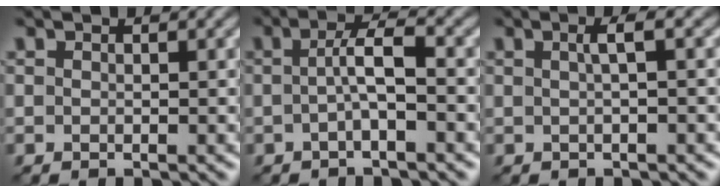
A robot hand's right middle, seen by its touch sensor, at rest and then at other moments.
{"total": 2.8, "force": [-0.3, 0.4, 2.7], "torque": [-0.050, 0.008, -0.009]}
{"total": 1.8, "force": [0.3, 0.3, 1.8], "torque": [-0.031, 0.011, 0.003]}